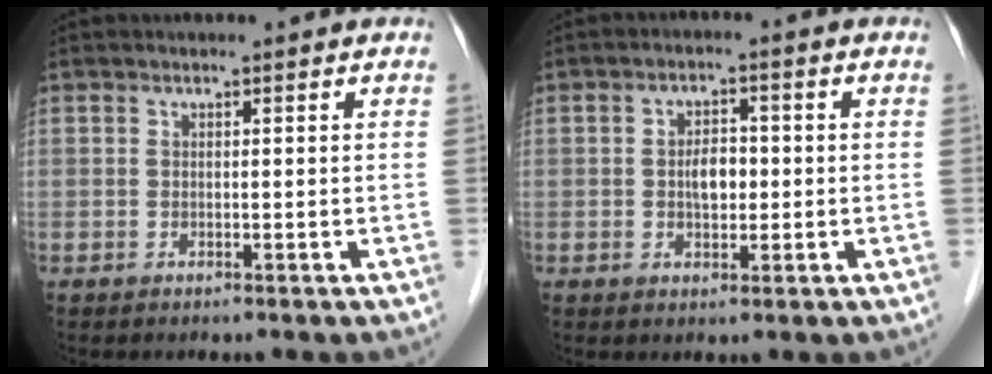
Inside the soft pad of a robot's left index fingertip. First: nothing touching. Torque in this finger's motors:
{"motor_torque": [0.26, -0.08, 0.12, 0.05]}